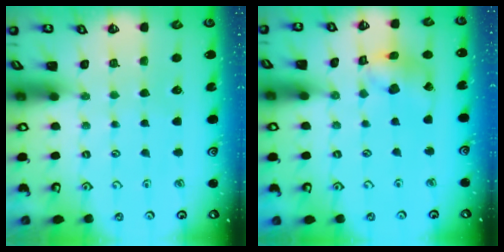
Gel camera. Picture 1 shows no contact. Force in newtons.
{"total": 9.4, "press": 9.3, "slide": 1.1}